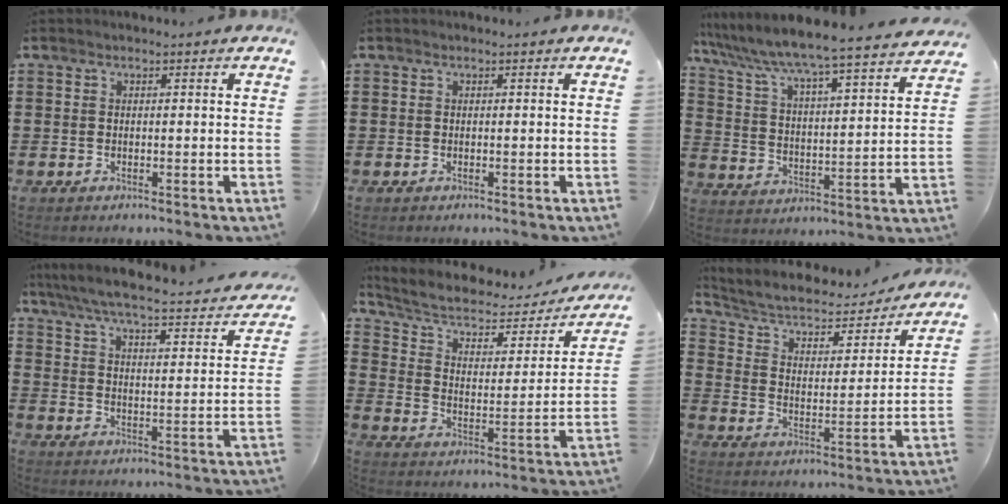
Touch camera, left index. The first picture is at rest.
{"total": 0.0}
{"total": 5.6, "force": [5.3, -0.6, 1.6], "torque": [-0.061, -0.049, 0.081]}
{"total": 5.1, "force": [4.5, 0.0, 2.3], "torque": [-0.068, -0.038, 0.069]}
{"total": 5.4, "force": [3.4, 2.8, 3.1], "torque": [-0.079, -0.019, 0.052]}
{"total": 4.9, "force": [3.9, 2.1, 2.1], "torque": [-0.062, -0.025, 0.059]}